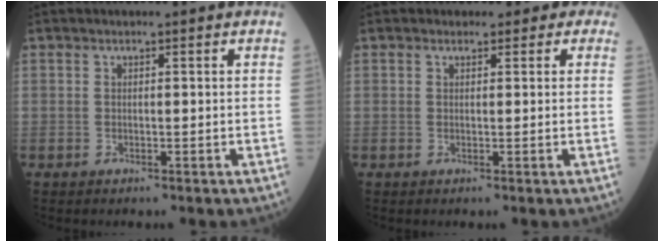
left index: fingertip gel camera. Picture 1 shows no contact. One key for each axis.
{"total": 2.7, "fx": 2.0, "fy": 1.8, "fz": 0.5, "tx": 0.007, "ty": -0.004, "tz": 0.005}